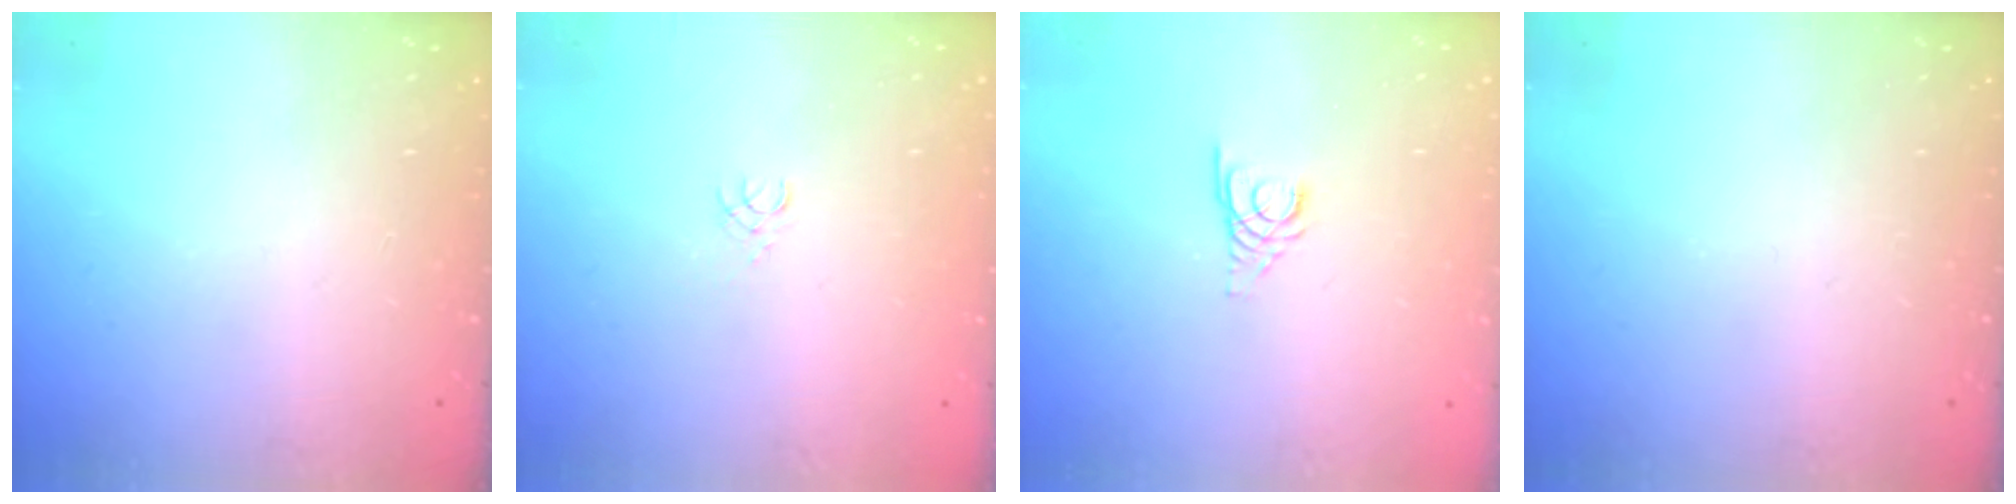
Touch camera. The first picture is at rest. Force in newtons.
{"total": 1.5, "press": 1.5, "slide": 0.2}
{"total": 2.7, "press": 2.7, "slide": 0.3}
{"total": 0.0}